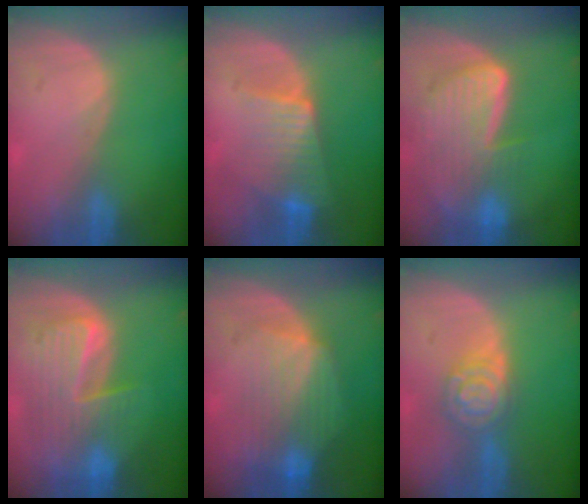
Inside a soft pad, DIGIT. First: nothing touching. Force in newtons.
{"total": 6.6, "press": 6.2, "slide": 2.3}
{"total": 9.2, "press": 8.1, "slide": 4.5}
{"total": 9.8, "press": 8.5, "slide": 4.9}
{"total": 8.8, "press": 8.1, "slide": 3.6}
{"total": 5.9, "press": 5.9, "slide": 0.3}